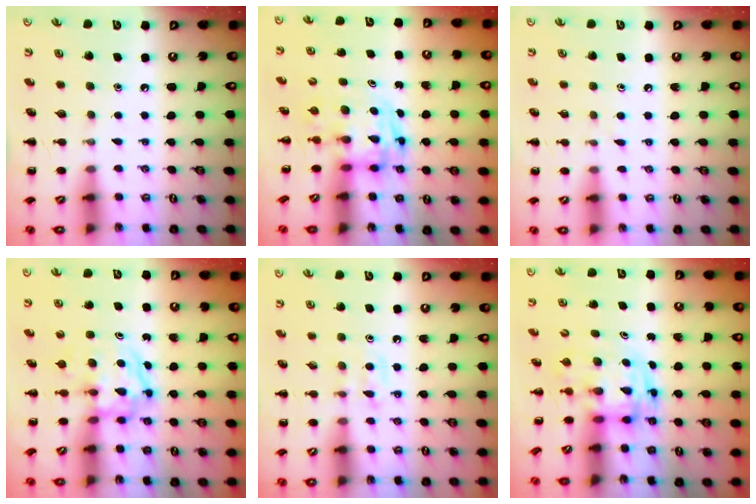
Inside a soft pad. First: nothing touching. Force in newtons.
{"total": 2.9, "press": 2.8, "slide": 0.5}
{"total": 2.7, "press": 2.4, "slide": 1.4}
{"total": 3.8, "press": 3.7, "slide": 0.5}
{"total": 6.6, "press": 6.4, "slide": 1.5}
{"total": 2.8, "press": 2.8, "slide": 0.6}